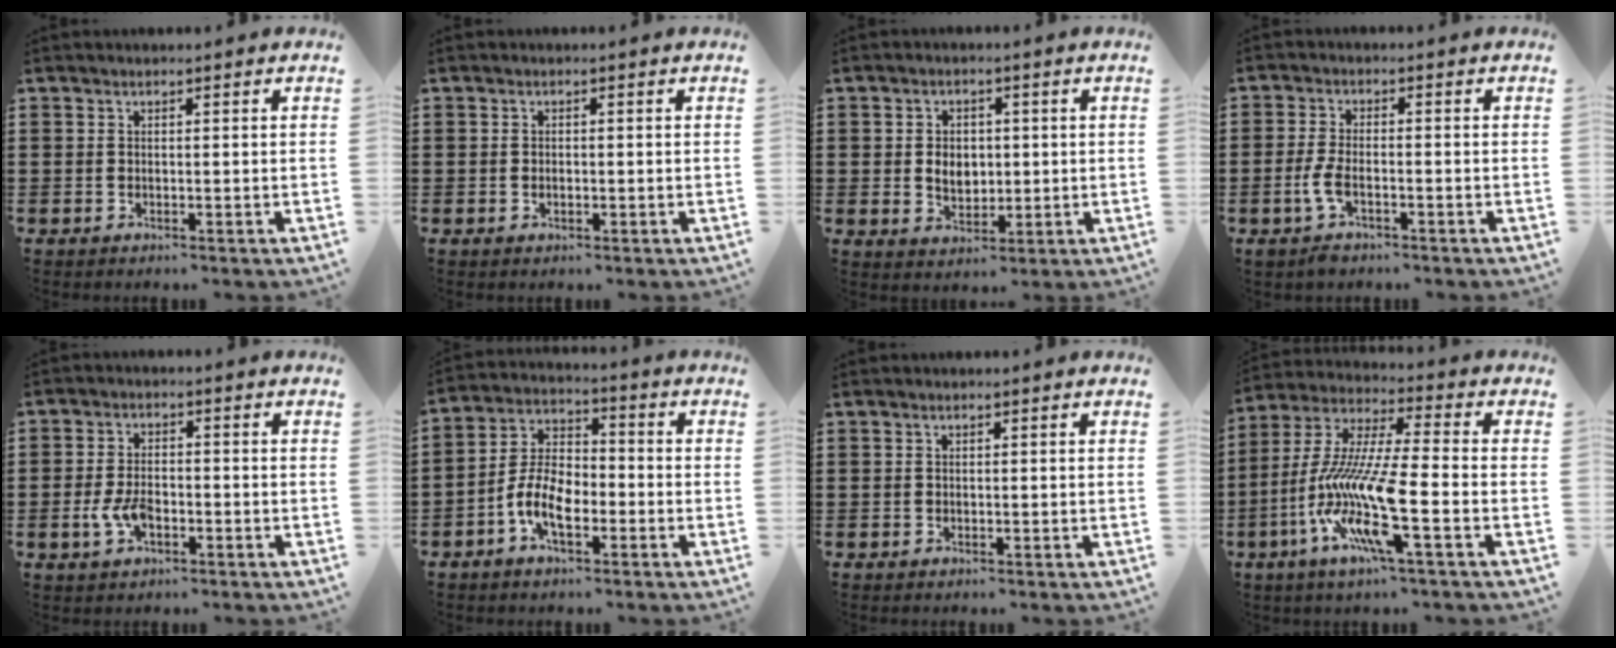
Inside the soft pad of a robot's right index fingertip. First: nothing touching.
{"total": 0.8, "force": [-0.2, 0.3, 0.8], "torque": [-0.015, -0.001, -0.002]}
{"total": 4.1, "force": [0.1, 3.2, 2.6], "torque": [-0.049, 0.008, -0.003]}
{"total": 4.0, "force": [-1.6, 1.4, 3.4], "torque": [-0.082, -0.006, -0.034]}
{"total": 4.8, "force": [-1.5, 2.5, 3.8], "torque": [-0.086, -0.001, -0.030]}
{"total": 7.9, "force": [-3.4, 3.8, 6.1], "torque": [-0.151, -0.004, -0.072]}
{"total": 0.0}
{"total": 12.9, "force": [-5.8, 1.7, 11.4], "torque": [-0.263, -0.030, -0.127]}